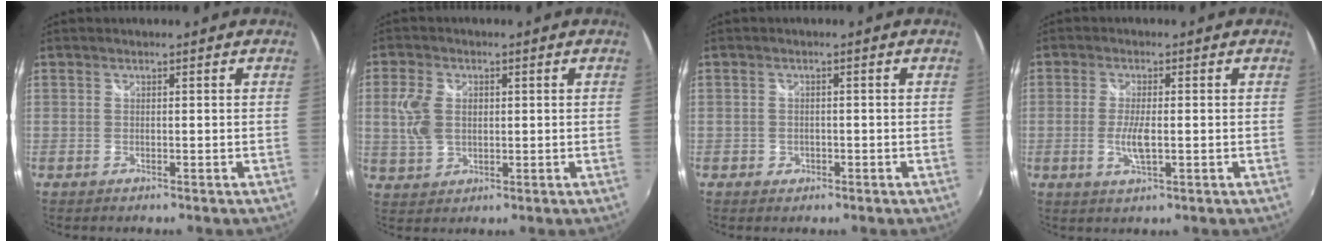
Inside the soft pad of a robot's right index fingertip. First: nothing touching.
{"total": 6.7, "force": [0.8, 4.7, 4.7], "torque": [-0.106, 0.006, 0.019]}
{"total": 2.0, "force": [-0.8, 1.7, 0.5], "torque": [-0.009, 0.000, -0.012]}
{"total": 7.0, "force": [-1.6, 2.3, 6.4], "torque": [-0.130, -0.006, -0.029]}